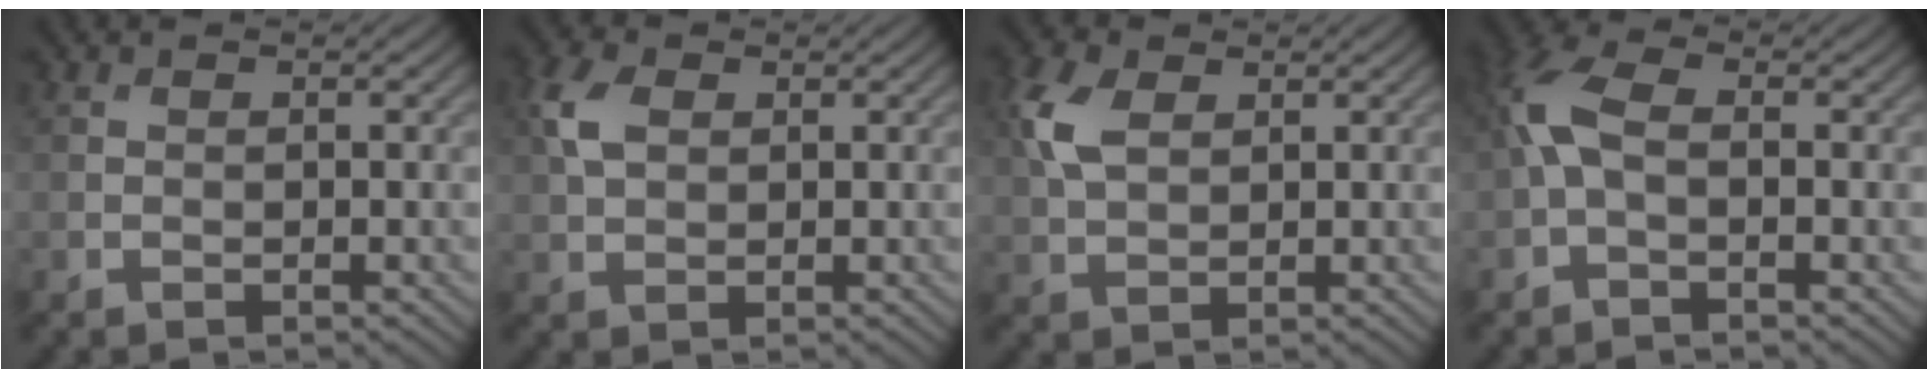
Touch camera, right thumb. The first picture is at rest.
{"total": 3.9, "force": [1.3, 2.6, 2.7], "torque": [-0.070, 0.009, 0.021]}
{"total": 5.2, "force": [1.8, 3.2, 3.6], "torque": [-0.097, 0.008, 0.033]}
{"total": 4.9, "force": [-0.3, 2.6, 4.1], "torque": [-0.112, 0.015, -0.017]}